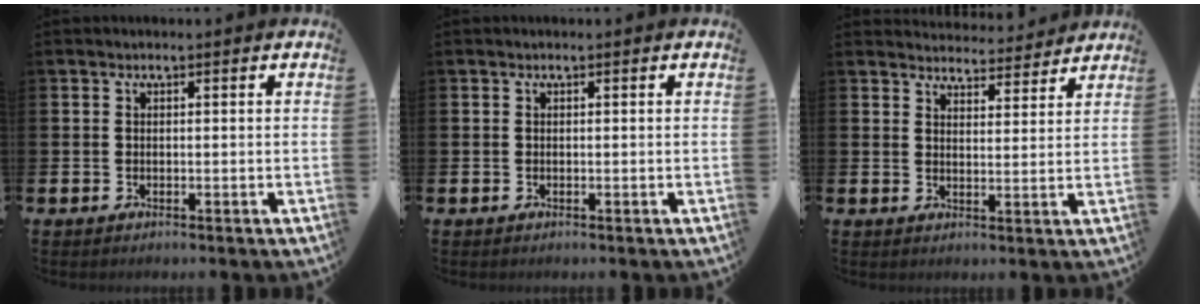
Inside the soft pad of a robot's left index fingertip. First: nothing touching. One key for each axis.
{"total": 0.0}
{"total": 4.0, "fx": 3.9, "fy": 0.6, "fz": -0.1, "tx": -0.001, "ty": -0.030, "tz": 0.068}